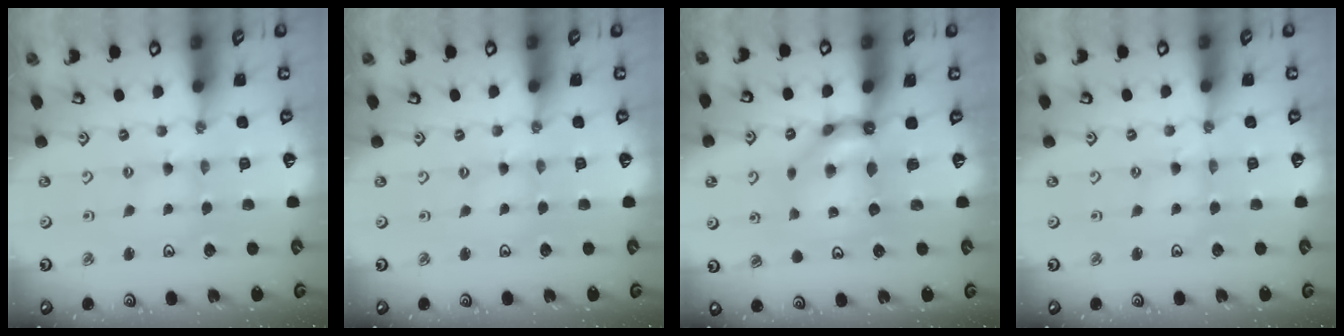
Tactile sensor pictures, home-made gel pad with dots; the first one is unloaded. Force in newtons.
{"total": 0.0}
{"total": 8.1, "press": 8.1, "slide": 0.6}
{"total": 0.7, "press": 0.6, "slide": 0.2}